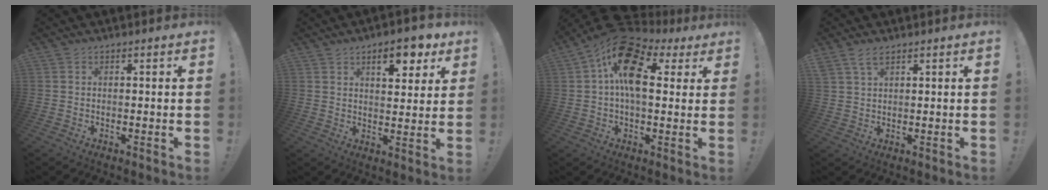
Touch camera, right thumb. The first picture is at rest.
{"total": 9.5, "force": [5.1, 4.1, 6.9], "torque": [-0.082, -0.022, 0.083]}
{"total": 17.0, "force": [5.3, 9.4, 13.2], "torque": [-0.236, -0.010, 0.091]}
{"total": 3.9, "force": [2.6, 1.7, 2.4], "torque": [-0.045, -0.009, 0.049]}